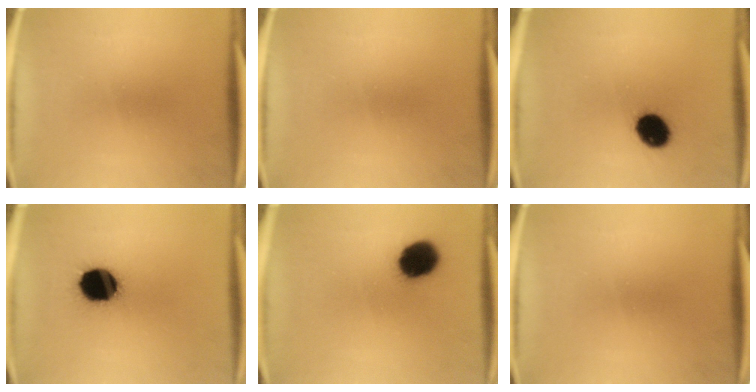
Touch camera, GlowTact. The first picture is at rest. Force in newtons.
{"total": 0.0}
{"total": 9.3}
{"total": 15.5}
{"total": 11.7}
{"total": 0.0}